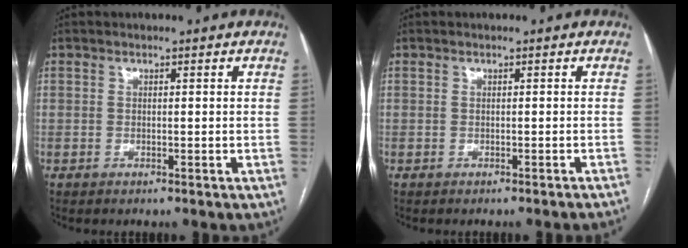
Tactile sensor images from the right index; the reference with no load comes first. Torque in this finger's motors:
{"motor_torque": [0.21, -0.31, 0.00, 0.02]}